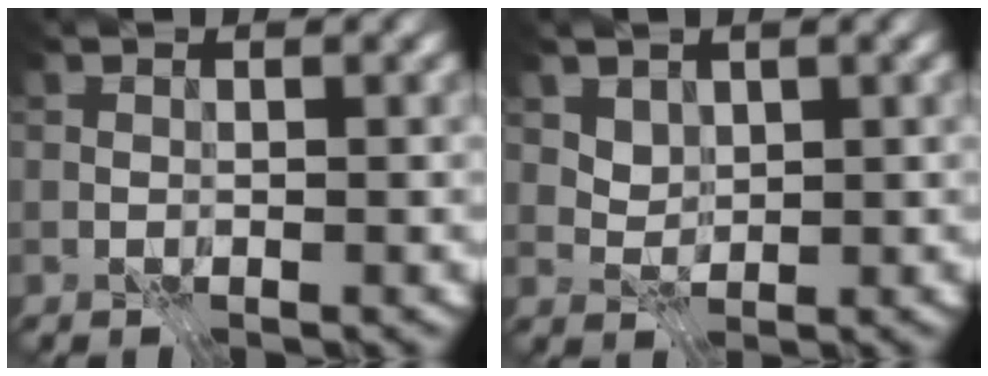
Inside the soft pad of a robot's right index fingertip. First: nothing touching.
{"total": 2.0, "force": [1.2, 1.4, 0.7], "torque": [-0.021, -0.014, 0.038]}